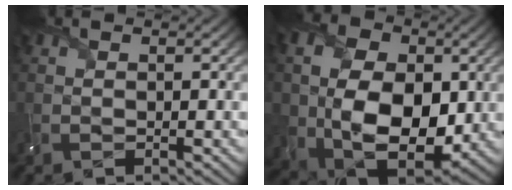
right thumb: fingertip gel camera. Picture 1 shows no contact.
{"total": 14.3, "force": [-0.5, 9.7, 10.5], "torque": [-0.191, -0.020, 0.003]}